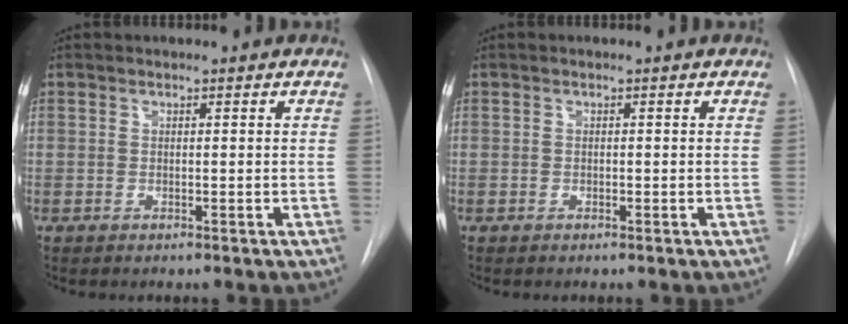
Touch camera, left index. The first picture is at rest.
{"total": 0.0}